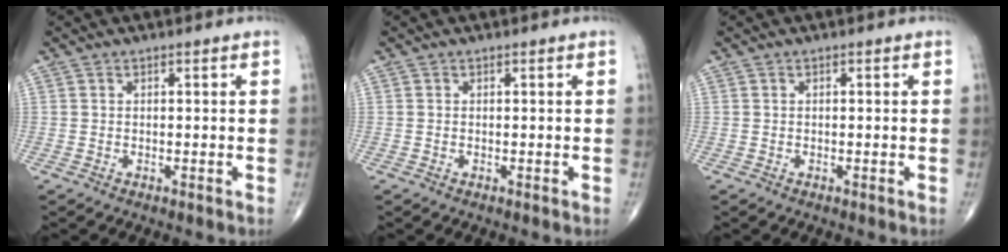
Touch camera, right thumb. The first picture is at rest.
{"total": 0.0}
{"total": 0.0}